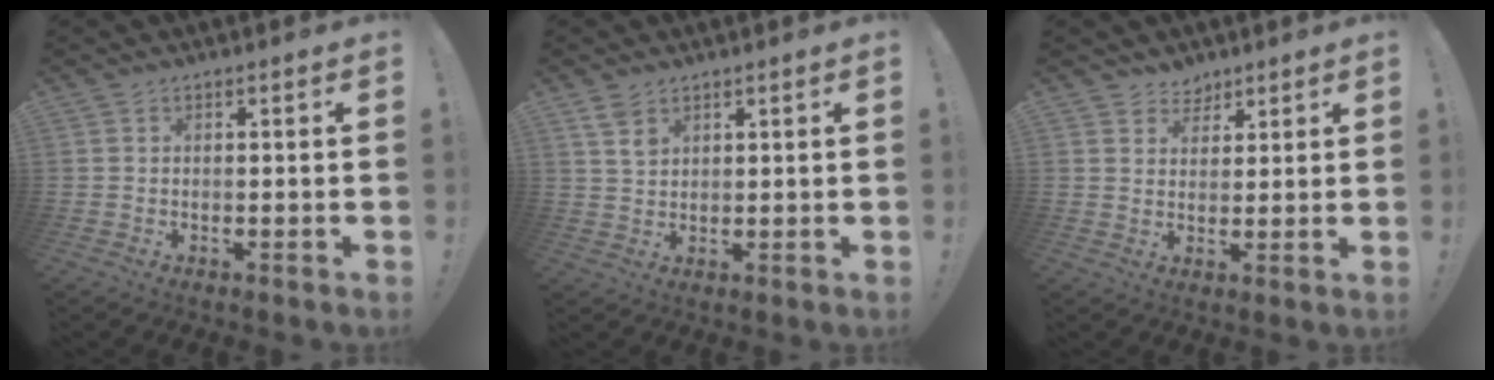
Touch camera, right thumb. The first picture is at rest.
{"total": 4.3, "force": [2.8, 2.4, 2.3], "torque": [-0.031, -0.013, 0.050]}
{"total": 4.8, "force": [3.4, 3.3, -0.1], "torque": [0.006, -0.025, 0.066]}